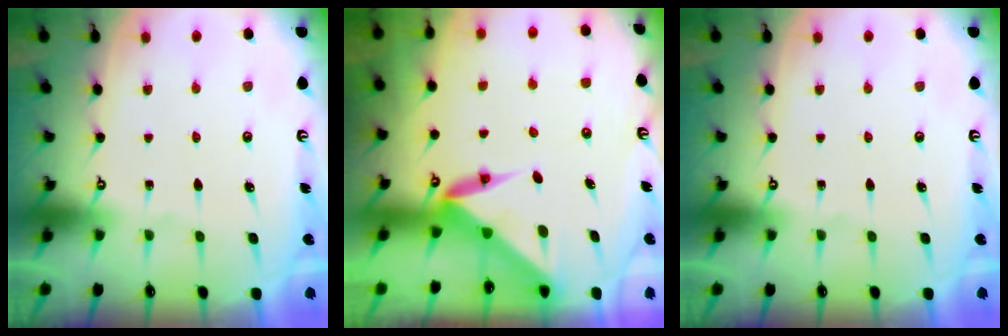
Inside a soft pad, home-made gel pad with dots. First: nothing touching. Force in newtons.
{"total": 4.8, "press": 4.7, "slide": 0.8}
{"total": 0.0}